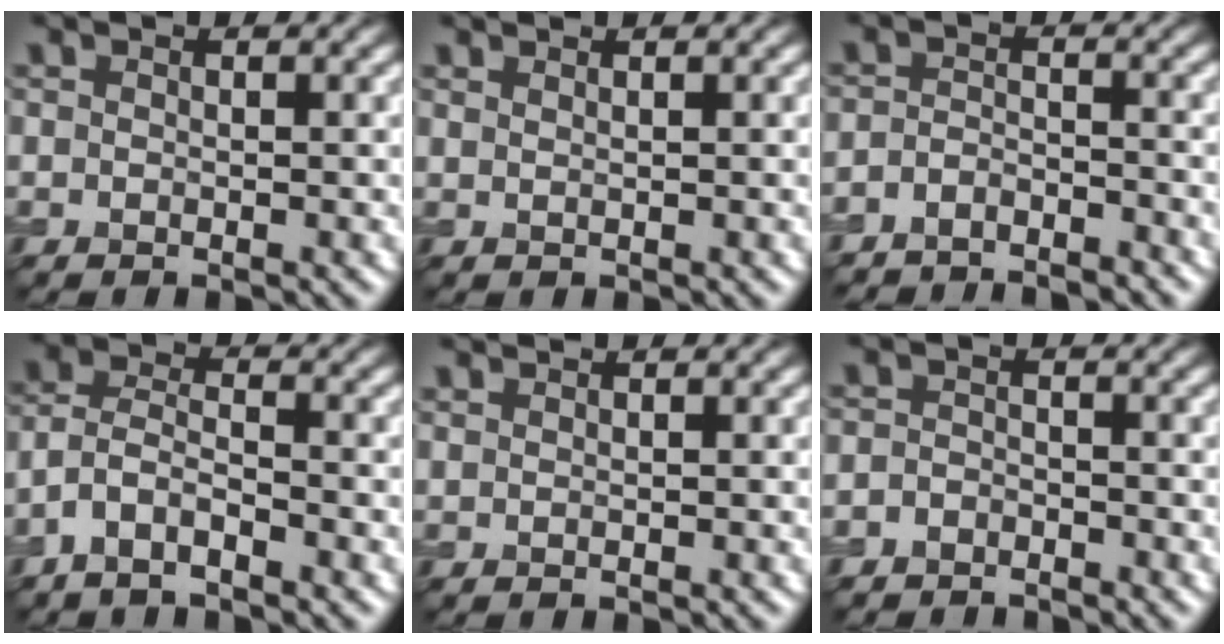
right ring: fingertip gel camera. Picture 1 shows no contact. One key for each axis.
{"total": 0.9, "fx": 0.8, "fy": 0.3, "fz": 0.4, "tx": -0.001, "ty": -0.004, "tz": 0.008}
{"total": 3.8, "fx": -3.7, "fy": 0.7, "fz": 0.7, "tx": -0.014, "ty": -0.010, "tz": -0.065}
{"total": 3.3, "fx": -2.1, "fy": 1.2, "fz": 2.2, "tx": -0.046, "ty": 0.008, "tz": -0.053}
{"total": 1.0, "fx": 0.9, "fy": 0.2, "fz": 0.3, "tx": -0.005, "ty": -0.002, "tz": 0.011}
{"total": 1.8, "fx": -1.6, "fy": 0.8, "fz": 0.2, "tx": 0.001, "ty": 0.002, "tz": -0.035}